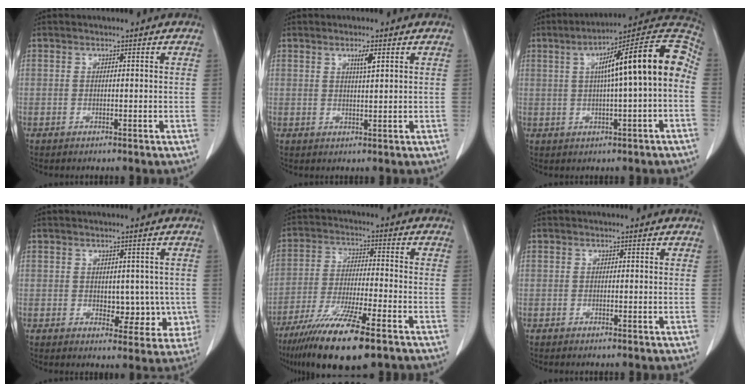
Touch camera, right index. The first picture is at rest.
{"total": 2.3, "force": [1.1, 0.1, 2.0], "torque": [-0.036, -0.003, 0.020]}
{"total": 15.8, "force": [1.5, 1.4, 15.7], "torque": [-0.223, 0.043, 0.018]}
{"total": 5.7, "force": [-0.1, 3.8, 4.3], "torque": [-0.028, 0.006, 0.012]}
{"total": 14.8, "force": [-9.8, 1.6, 11.0], "torque": [-0.208, -0.041, -0.171]}
{"total": 0.0}